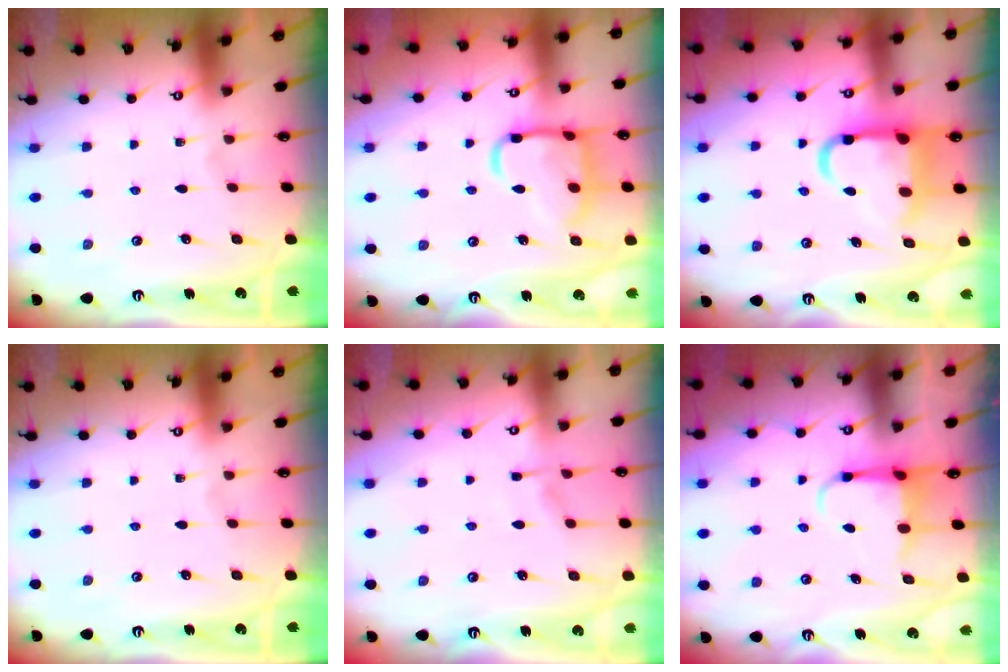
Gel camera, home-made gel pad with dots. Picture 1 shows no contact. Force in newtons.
{"total": 15.5, "press": 15.4, "slide": 1.3}
{"total": 12.2, "press": 12.1, "slide": 1.3}
{"total": 0.0}
{"total": 2.6, "press": 2.5, "slide": 0.6}
{"total": 3.8, "press": 3.7, "slide": 0.7}